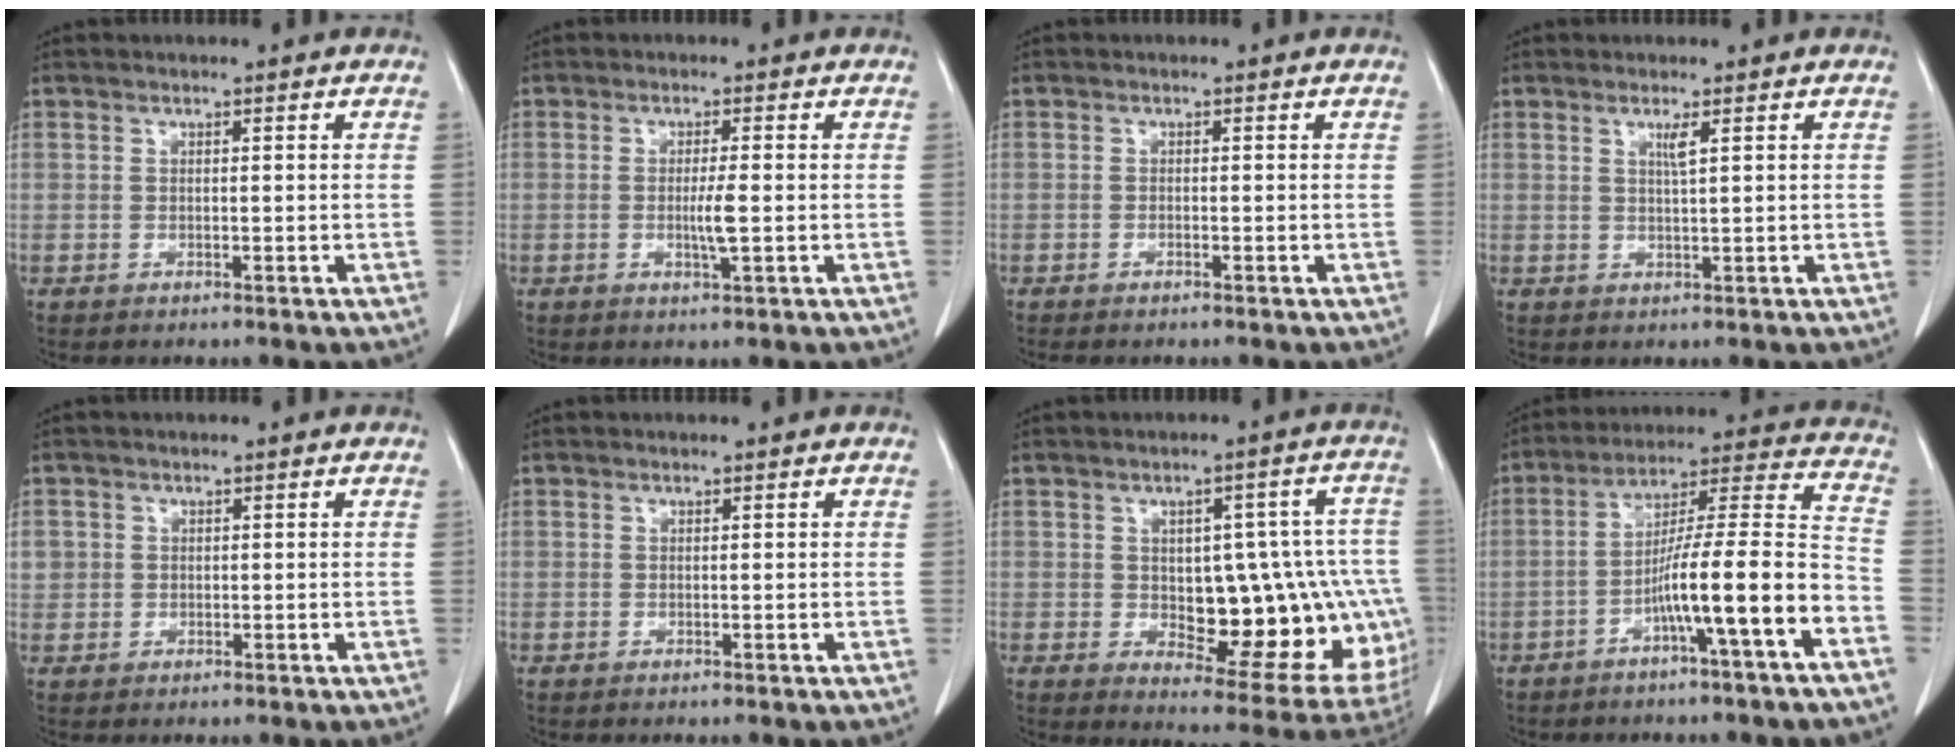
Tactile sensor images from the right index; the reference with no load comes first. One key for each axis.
{"total": 3.1, "fx": -0.4, "fy": 0.0, "fz": 3.0, "tx": -0.059, "ty": -0.006, "tz": -0.007}
{"total": 0.6, "fx": -0.5, "fy": 0.0, "fz": 0.3, "tx": -0.012, "ty": 0.000, "tz": -0.008}
{"total": 1.6, "fx": 0.8, "fy": -0.3, "fz": 1.4, "tx": -0.031, "ty": -0.003, "tz": 0.016}
{"total": 2.3, "fx": 0.5, "fy": 2.2, "fz": 0.4, "tx": 0.002, "ty": 0.005, "tz": 0.010}
{"total": 0.0}
{"total": 18.8, "fx": -1.9, "fy": 8.1, "fz": 16.8, "tx": -0.147, "ty": 0.033, "tz": 0.004}
{"total": 13.9, "fx": -5.9, "fy": -0.3, "fz": 12.6, "tx": -0.203, "ty": 0.020, "tz": -0.099}